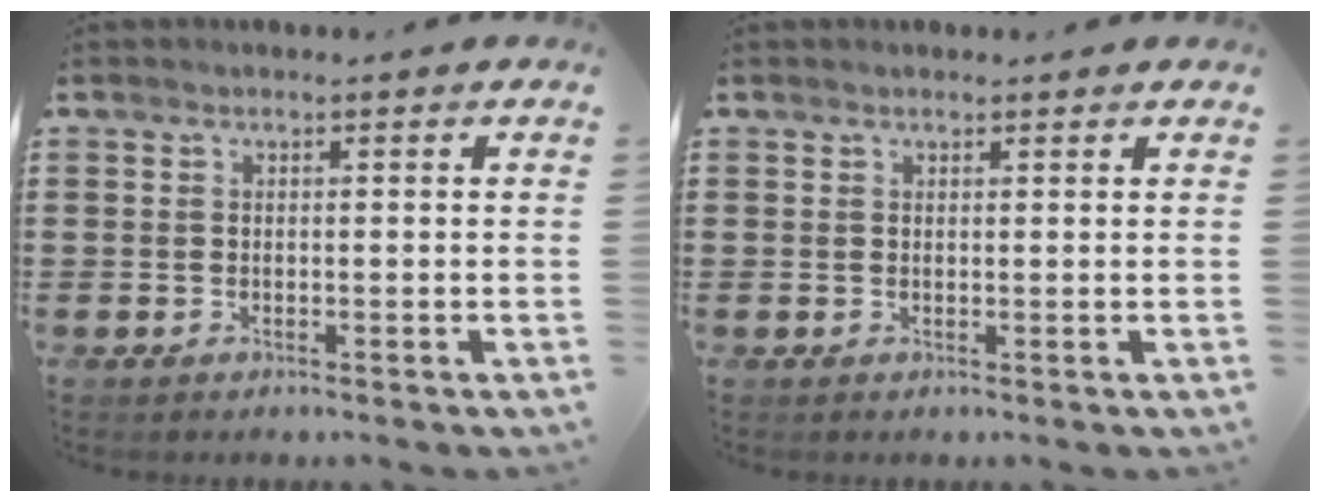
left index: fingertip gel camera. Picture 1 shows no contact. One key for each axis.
{"total": 0.6, "fx": 0.5, "fy": 0.3, "fz": 0.0, "tx": -0.002, "ty": 0.002, "tz": 0.010}